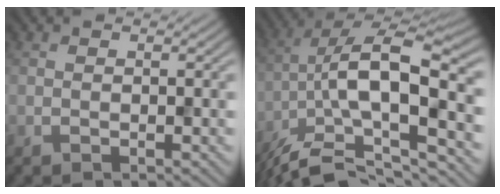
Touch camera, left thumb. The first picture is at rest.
{"total": 15.6, "force": [-6.2, 5.0, 13.4], "torque": [-0.237, 0.004, -0.114]}